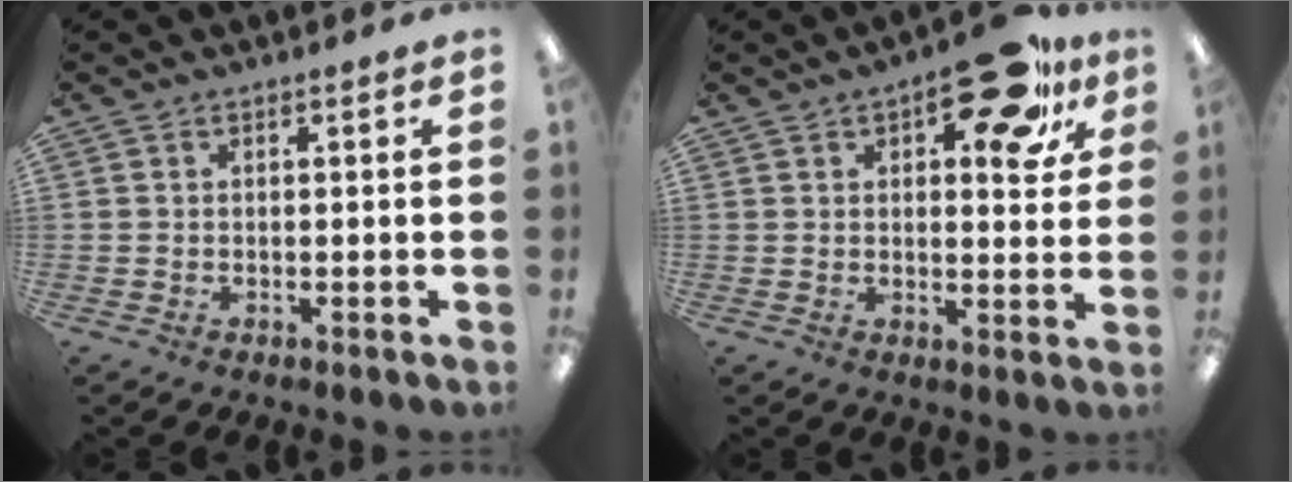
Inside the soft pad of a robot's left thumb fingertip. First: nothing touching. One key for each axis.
{"total": 17.4, "fx": 9.3, "fy": 8.0, "fz": 12.3, "tx": -0.143, "ty": -0.043, "tz": 0.145}